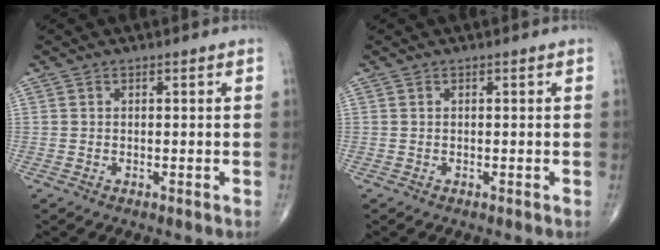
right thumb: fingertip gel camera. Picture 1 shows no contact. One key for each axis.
{"total": 0.0}